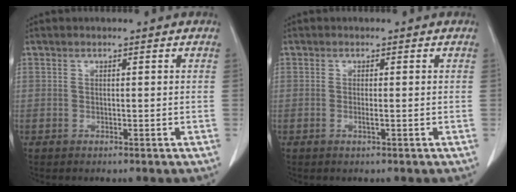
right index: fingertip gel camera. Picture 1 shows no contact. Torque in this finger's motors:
{"motor_torque": [0.01, -0.04, -0.04, -0.01]}